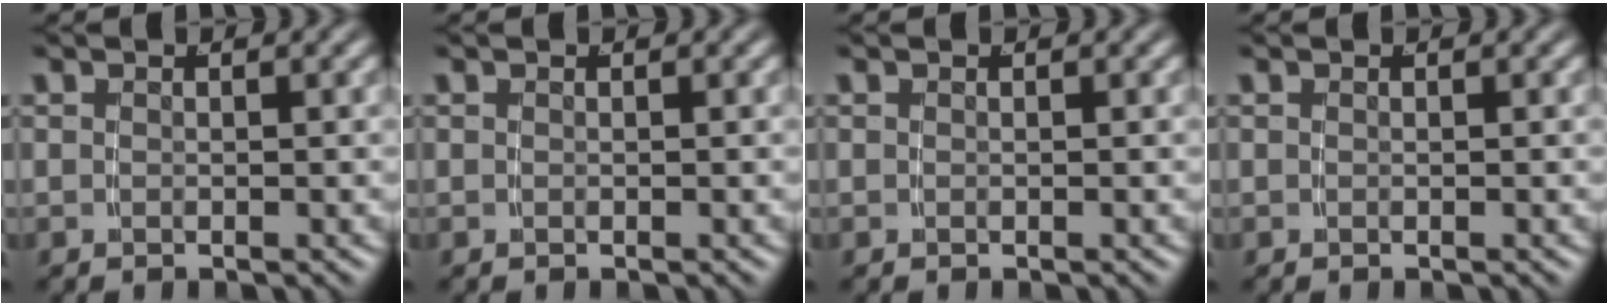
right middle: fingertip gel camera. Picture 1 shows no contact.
{"total": 0.0}
{"total": 0.0}
{"total": 0.0}